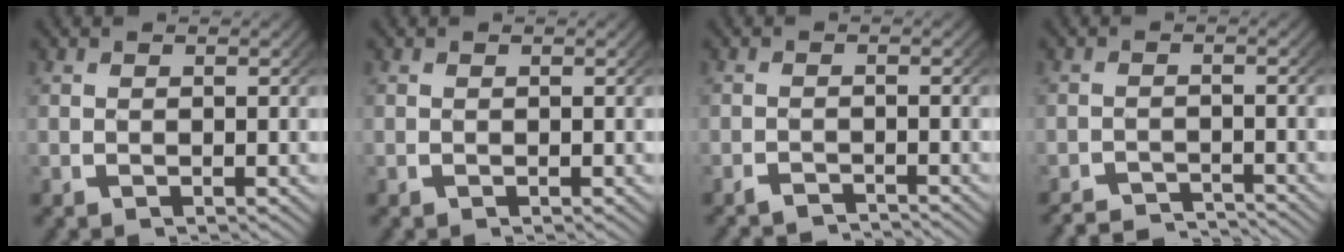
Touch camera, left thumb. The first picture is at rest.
{"total": 0.0}
{"total": 2.2, "force": [-2.2, 0.4, 0.3], "torque": [-0.005, -0.011, -0.038]}
{"total": 4.2, "force": [-4.1, 0.9, 0.8], "torque": [-0.004, -0.018, -0.067]}